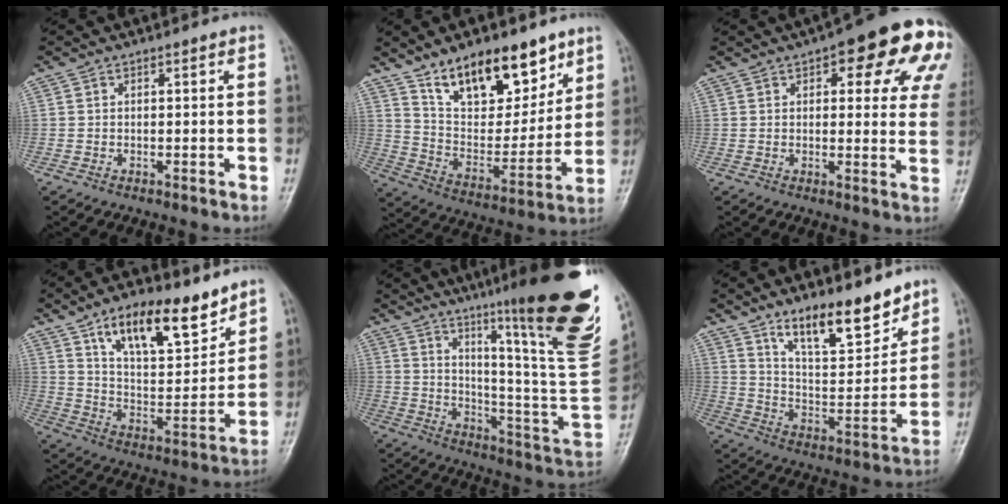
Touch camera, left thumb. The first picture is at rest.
{"total": 18.8, "force": [12.4, 8.8, 11.1], "torque": [-0.117, -0.068, 0.218]}
{"total": 19.2, "force": [8.5, 7.3, 15.5], "torque": [-0.152, -0.011, 0.091]}
{"total": 16.5, "force": [10.8, 6.4, 10.7], "torque": [-0.138, -0.062, 0.192]}
{"total": 30.8, "force": [17.6, 3.4, 25.1], "torque": [-0.298, -0.085, 0.265]}
{"total": 14.5, "force": [10.7, 4.6, 8.7], "torque": [-0.108, -0.080, 0.190]}